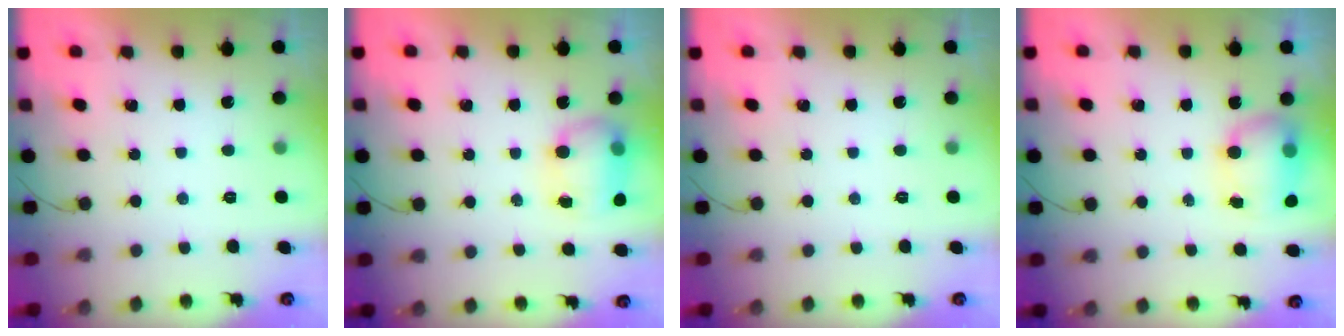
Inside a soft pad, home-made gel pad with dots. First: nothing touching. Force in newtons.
{"total": 11.7, "press": 9.3, "slide": 7.1}
{"total": 0.0}
{"total": 7.4, "press": 7.3, "slide": 0.9}